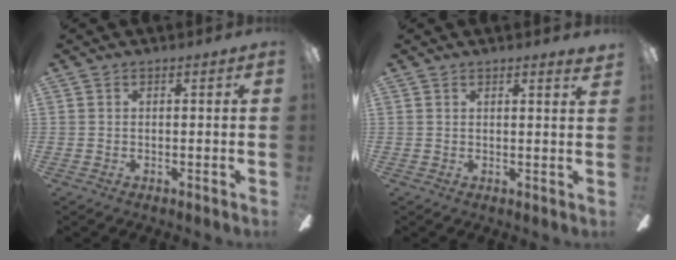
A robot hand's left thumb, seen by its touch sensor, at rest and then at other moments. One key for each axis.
{"total": 1.7, "fx": 1.5, "fy": -0.2, "fz": 0.8, "tx": -0.009, "ty": -0.005, "tz": 0.024}